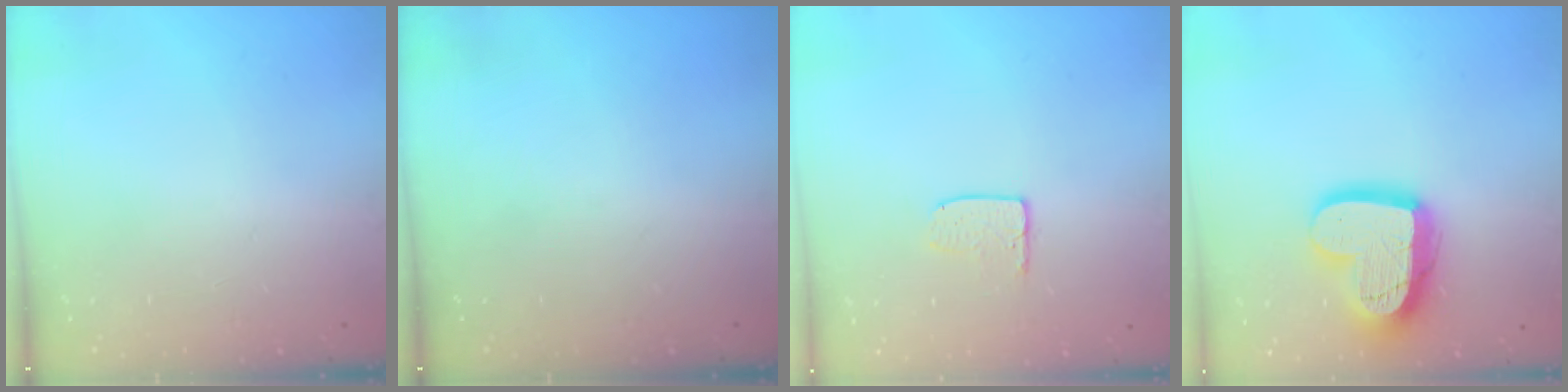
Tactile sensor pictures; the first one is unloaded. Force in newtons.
{"total": 0.0}
{"total": 5.8, "press": 5.8, "slide": 0.4}
{"total": 18.8, "press": 18.7, "slide": 1.8}